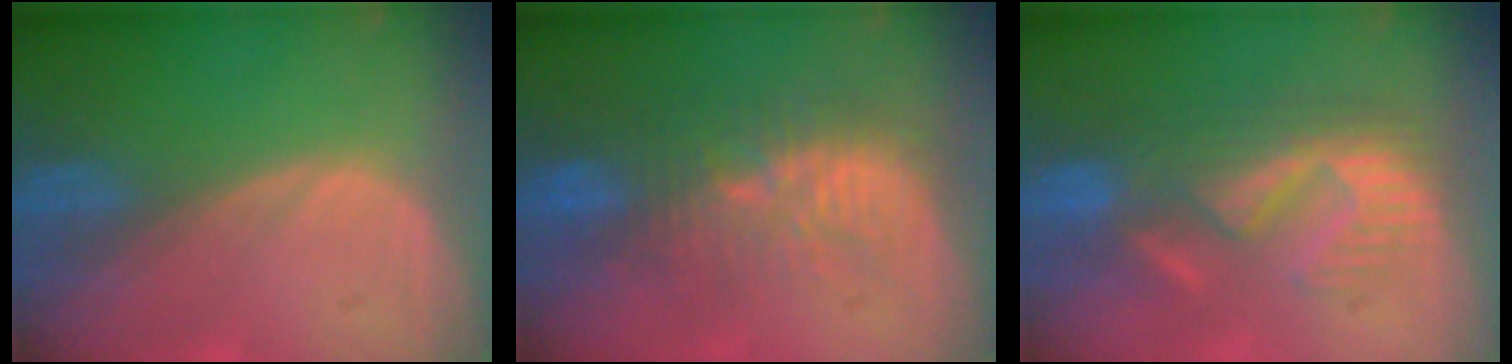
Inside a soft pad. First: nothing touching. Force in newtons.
{"total": 9.5, "press": 8.9, "slide": 3.2}
{"total": 8.8, "press": 8.7, "slide": 1.4}